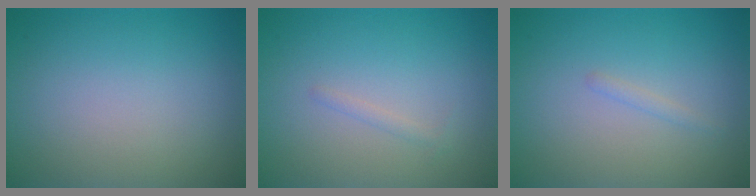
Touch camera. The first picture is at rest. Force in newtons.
{"total": 0.6, "press": 0.6, "slide": 0.0}
{"total": 0.6, "press": 0.6, "slide": 0.0}